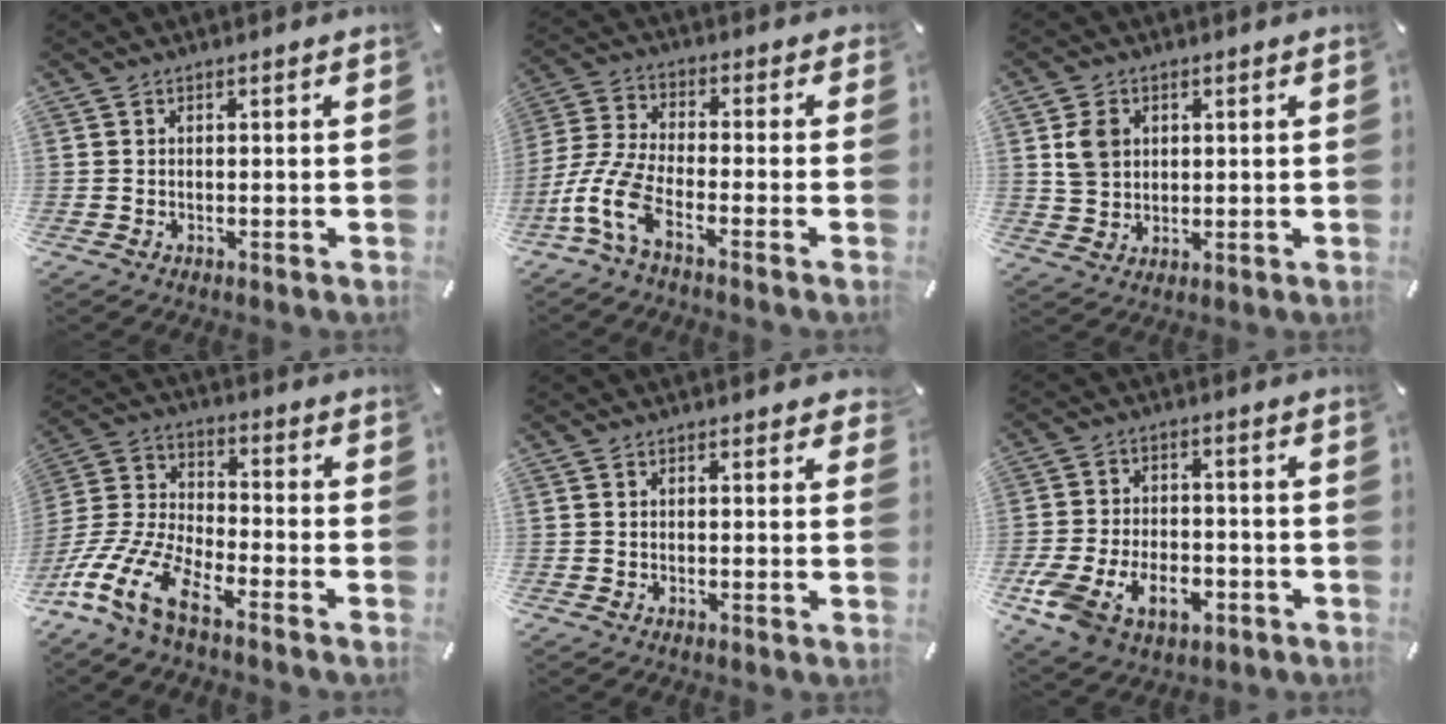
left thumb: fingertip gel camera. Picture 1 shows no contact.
{"total": 12.2, "force": [-6.7, 5.1, 8.8], "torque": [-0.205, 0.005, -0.130]}
{"total": 5.7, "force": [1.6, 5.1, 1.9], "torque": [-0.041, 0.003, 0.028]}
{"total": 14.6, "force": [-10.3, 5.2, 9.0], "torque": [-0.198, 0.032, -0.192]}
{"total": 1.2, "force": [0.8, 0.7, 0.5], "torque": [0.005, -0.004, 0.012]}
{"total": 12.7, "force": [-5.1, 8.3, 8.0], "torque": [-0.161, 0.020, -0.088]}